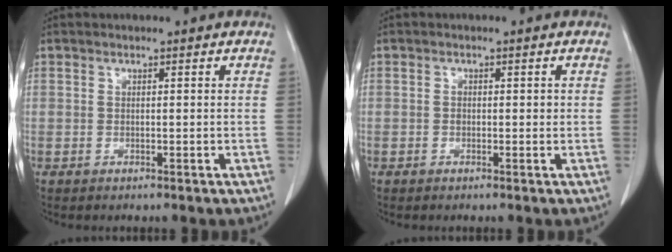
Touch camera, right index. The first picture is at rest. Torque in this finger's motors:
{"motor_torque": [0.33, -0.12, 0.05, 0.02]}